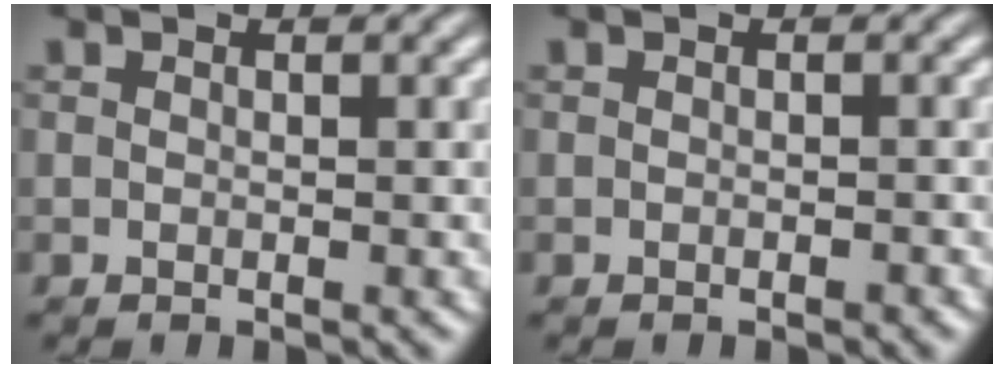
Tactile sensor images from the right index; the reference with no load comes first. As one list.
[{"total": 0.5, "force": [-0.5, 0.0, 0.1], "torque": [-0.001, 0.004, -0.011]}]